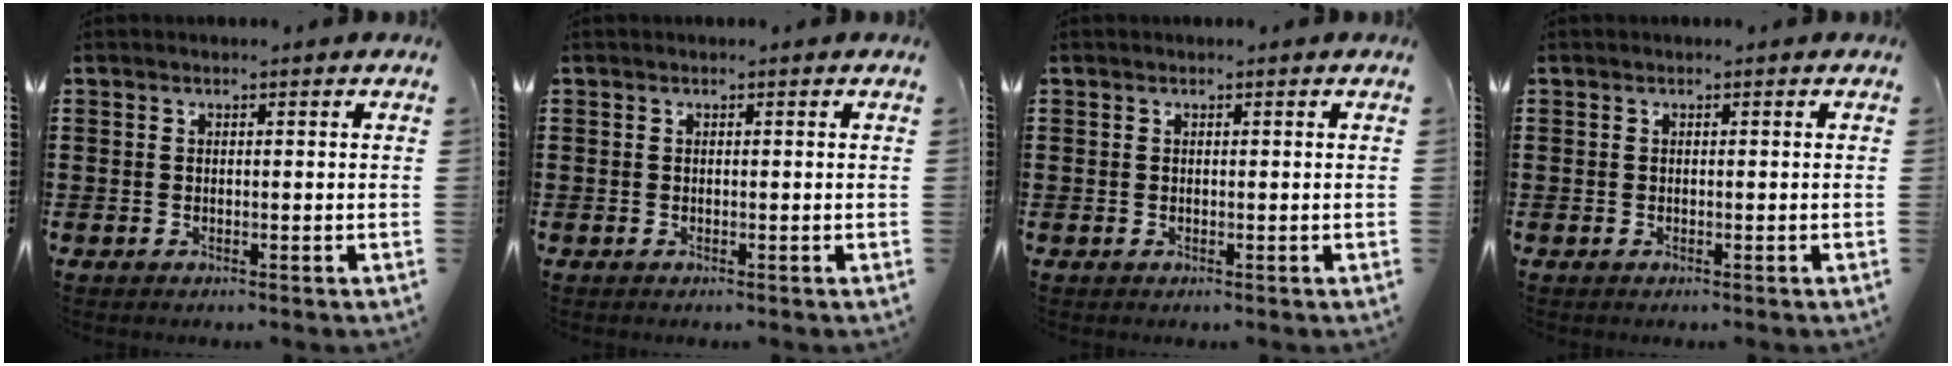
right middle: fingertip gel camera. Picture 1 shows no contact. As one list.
[{"total": 0.0}, {"total": 0.0}, {"total": 0.0}]